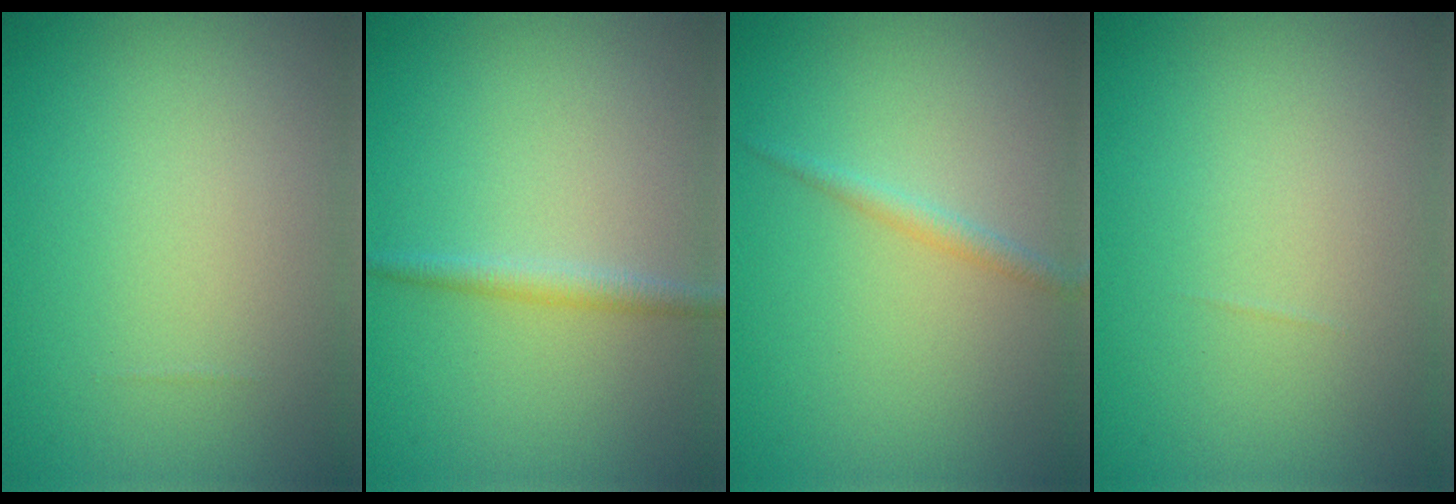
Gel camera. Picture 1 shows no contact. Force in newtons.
{"total": 1.4, "press": 1.4, "slide": 0.1}
{"total": 1.2, "press": 1.2, "slide": 0.0}
{"total": 0.0}